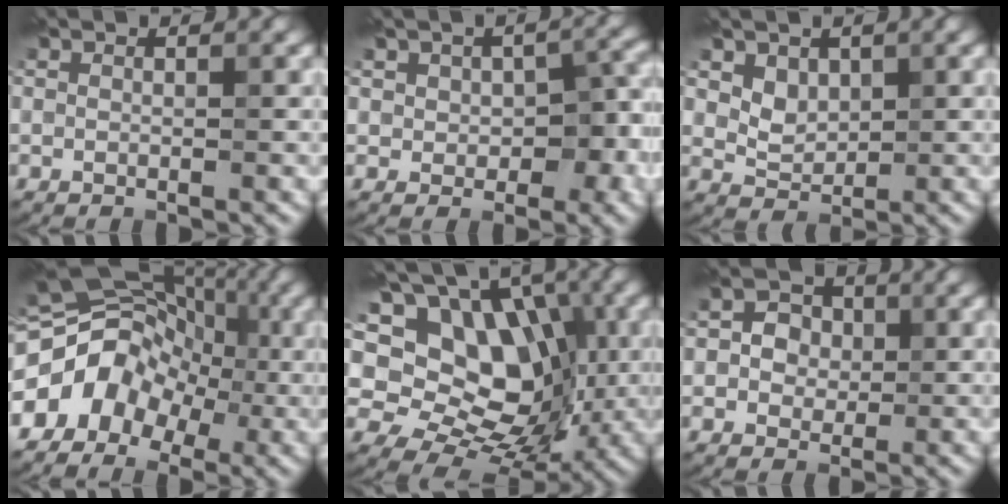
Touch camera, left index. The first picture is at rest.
{"total": 5.3, "force": [0.0, 3.6, 3.9], "torque": [-0.048, 0.002, 0.003]}
{"total": 2.3, "force": [1.1, 1.7, 1.0], "torque": [-0.028, -0.011, 0.030]}
{"total": 8.1, "force": [-2.3, 6.3, 4.5], "torque": [-0.060, 0.028, -0.057]}
{"total": 11.6, "force": [3.1, 8.2, 7.6], "torque": [-0.117, 0.022, 0.046]}
{"total": 2.6, "force": [0.1, 2.3, 1.2], "torque": [-0.014, 0.007, -0.007]}